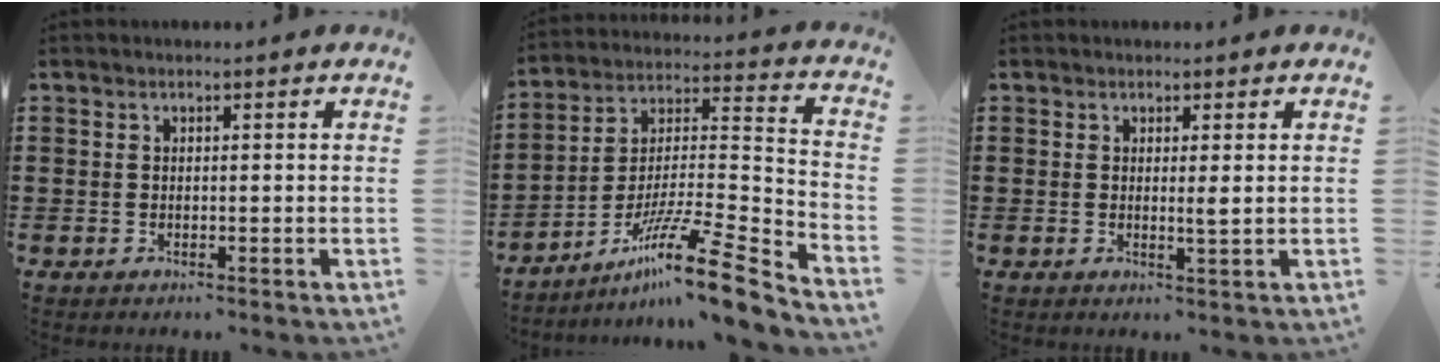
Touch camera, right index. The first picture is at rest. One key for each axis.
{"total": 14.5, "fx": -10.1, "fy": 1.3, "fz": 10.3, "tx": -0.168, "ty": 0.023, "tz": -0.184}
{"total": 1.7, "fx": 0.4, "fy": -0.1, "fz": 1.6, "tx": -0.033, "ty": -0.003, "tz": 0.005}